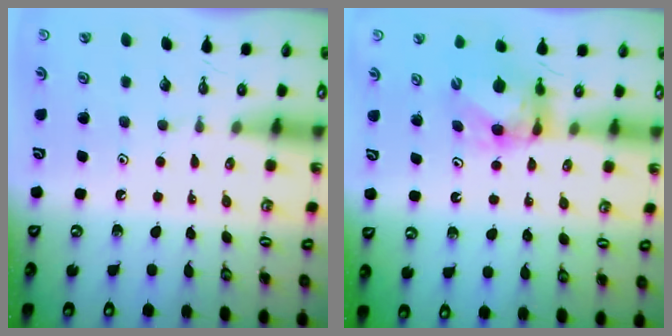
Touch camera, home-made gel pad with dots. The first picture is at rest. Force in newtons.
{"total": 6.4, "press": 6.4, "slide": 0.3}